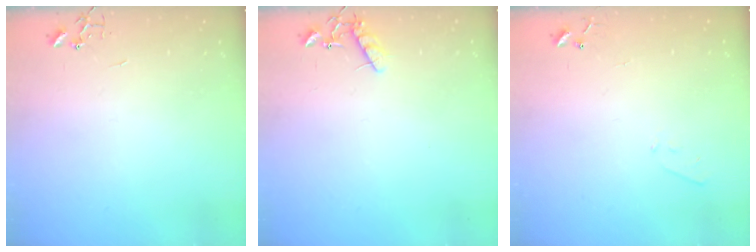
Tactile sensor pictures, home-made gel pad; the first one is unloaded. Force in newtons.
{"total": 8.1, "press": 8.1, "slide": 0.3}
{"total": 4.2, "press": 4.2, "slide": 0.6}